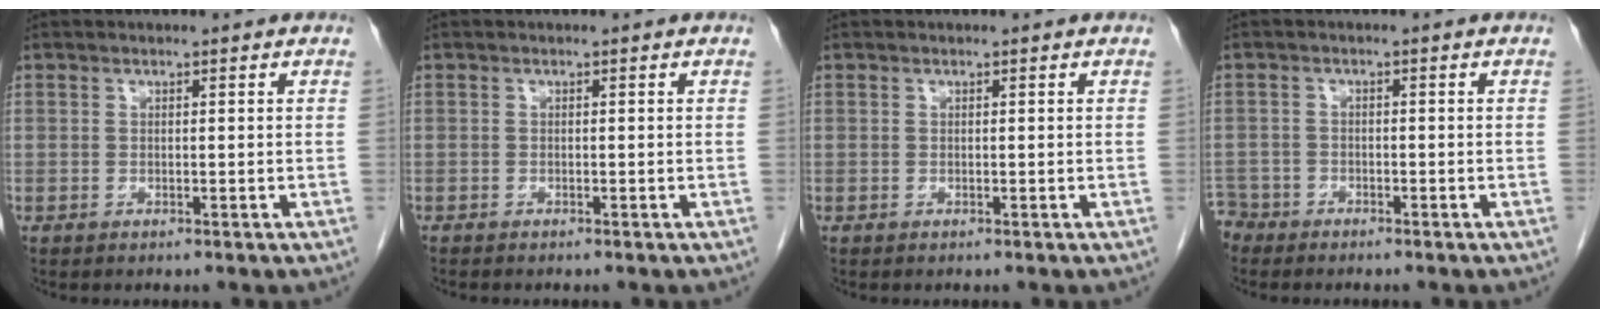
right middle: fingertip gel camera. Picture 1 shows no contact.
{"total": 0.6, "force": [-0.5, 0.1, 0.2], "torque": [-0.004, 0.000, -0.010]}
{"total": 0.0}
{"total": 3.1, "force": [-2.8, 1.2, -0.6], "torque": [0.009, 0.000, -0.056]}